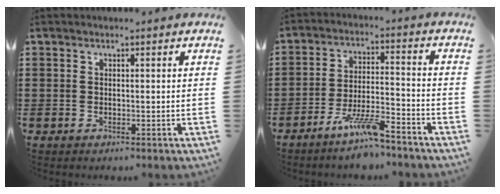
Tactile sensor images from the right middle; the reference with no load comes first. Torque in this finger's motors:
{"motor_torque": [0.95, -1.19, 0.41, 0.08]}